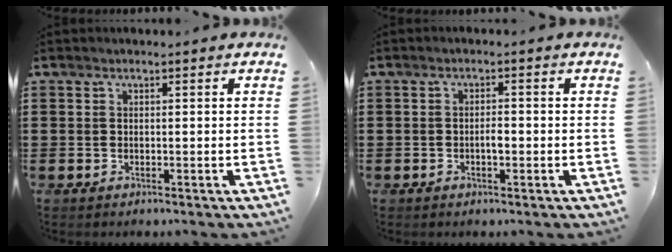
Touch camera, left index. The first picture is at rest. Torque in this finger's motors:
{"motor_torque": [0.44, 0.41, 0.06, 0.05]}